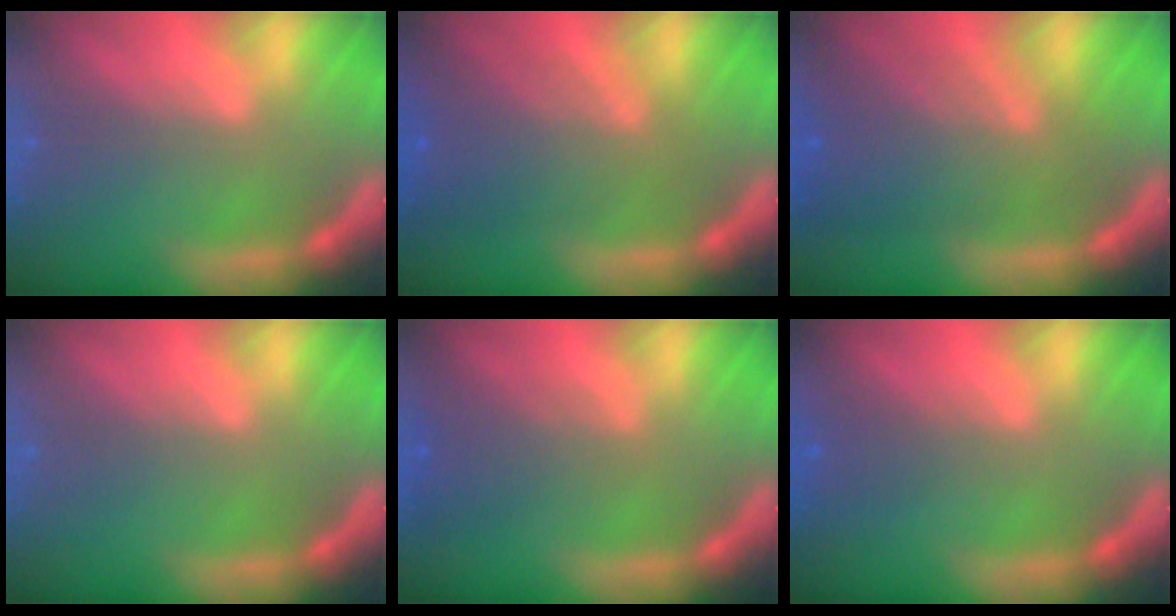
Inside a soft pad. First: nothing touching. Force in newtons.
{"total": 6.0}
{"total": 7.1}
{"total": 0.0}
{"total": 2.9}
{"total": 1.5}